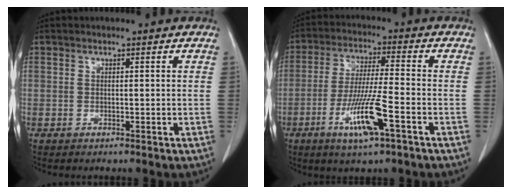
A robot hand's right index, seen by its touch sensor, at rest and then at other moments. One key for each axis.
{"total": 10.1, "fx": -4.4, "fy": 0.3, "fz": 9.1, "tx": -0.177, "ty": -0.015, "tz": -0.081}